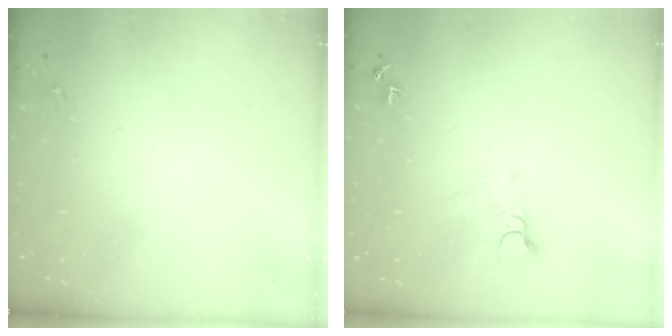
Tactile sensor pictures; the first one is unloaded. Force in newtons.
{"total": 5.6, "press": 5.6, "slide": 0.5}